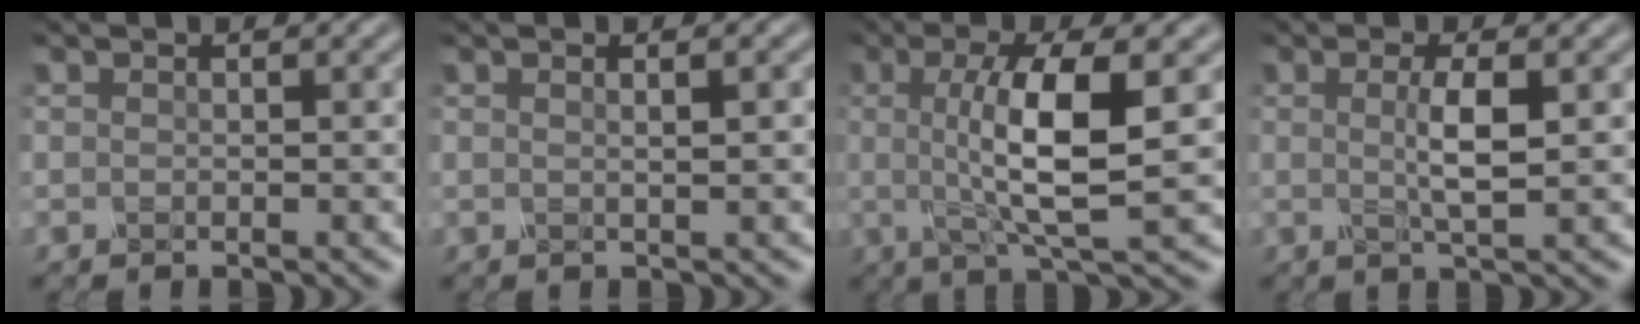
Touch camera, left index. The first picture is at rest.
{"total": 2.6, "force": [0.8, 1.0, 2.3], "torque": [-0.013, 0.007, -0.013]}
{"total": 7.5, "force": [0.3, 1.8, 7.3], "torque": [-0.119, -0.001, 0.003]}
{"total": 3.1, "force": [0.1, 0.6, 3.0], "torque": [-0.057, -0.001, 0.001]}